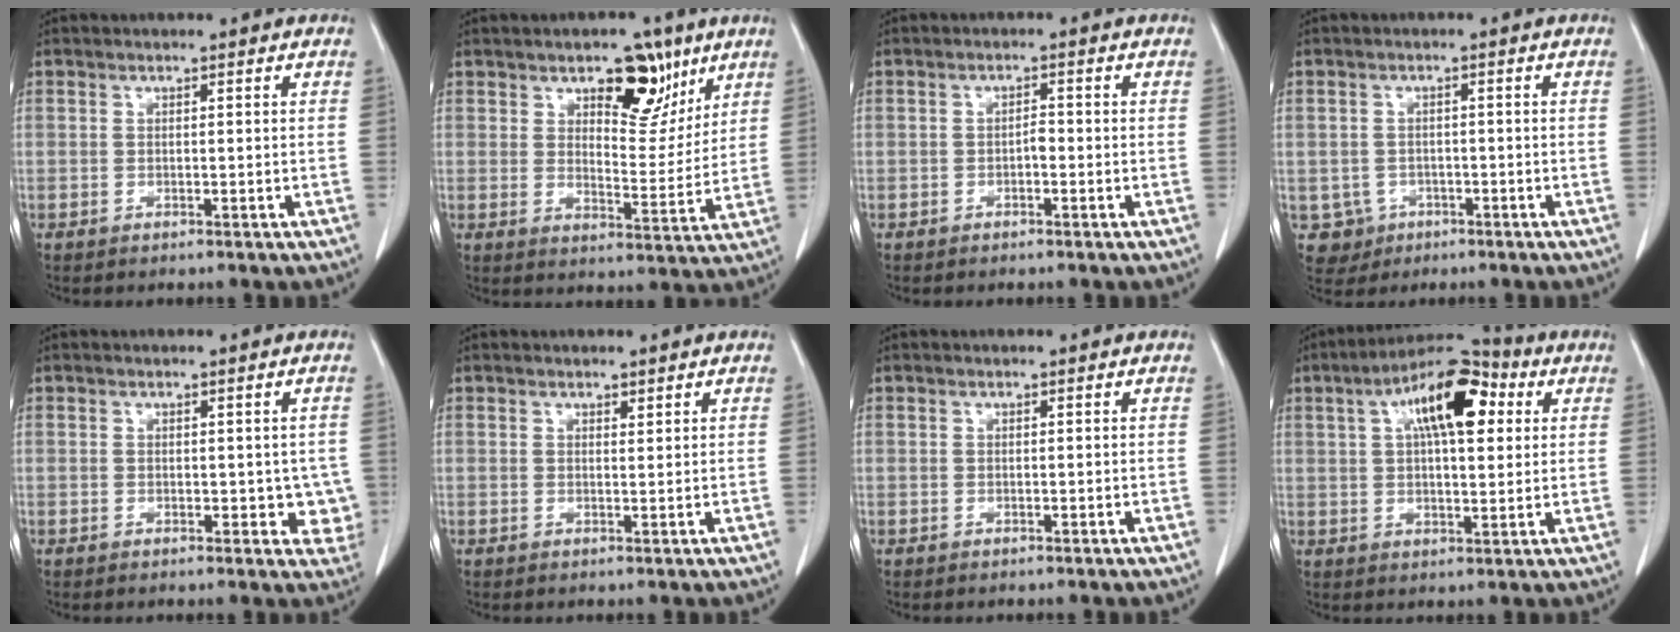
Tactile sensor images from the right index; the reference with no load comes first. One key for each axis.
{"total": 9.1, "fx": 5.5, "fy": 4.2, "fz": 5.9, "tx": -0.075, "ty": -0.002, "tz": 0.084}
{"total": 1.2, "fx": -0.5, "fy": 0.5, "fz": 1.0, "tx": -0.015, "ty": 0.004, "tz": -0.009}
{"total": 4.1, "fx": -1.5, "fy": 3.9, "fz": 0.1, "tx": -0.001, "ty": 0.009, "tz": -0.017}
{"total": 4.2, "fx": -0.2, "fy": 2.7, "fz": 3.2, "tx": -0.010, "ty": 0.005, "tz": 0.003}
{"total": 0.7, "fx": 0.6, "fy": 0.2, "fz": 0.3, "tx": -0.007, "ty": -0.006, "tz": 0.010}
{"total": 0.0}
{"total": 13.3, "fx": 4.7, "fy": 4.6, "fz": 11.6, "tx": -0.196, "ty": 0.036, "tz": 0.070}